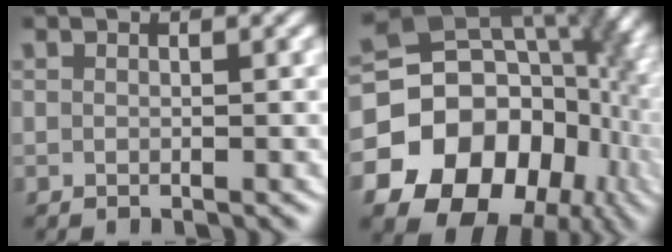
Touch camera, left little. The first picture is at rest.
{"total": 22.5, "force": [-3.0, 17.8, 13.4], "torque": [-0.266, -0.061, -0.040]}